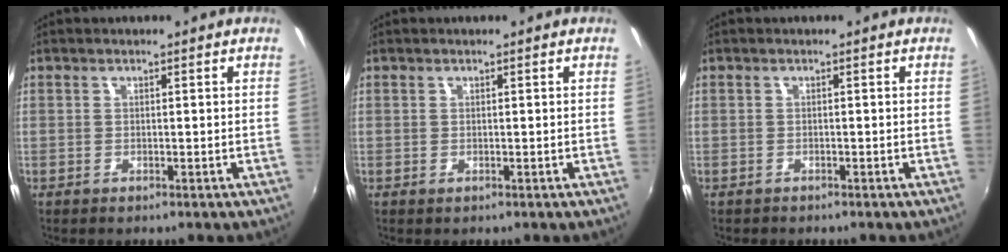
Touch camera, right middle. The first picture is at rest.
{"total": 0.0}
{"total": 0.6, "force": [-0.6, 0.2, 0.0], "torque": [-0.005, -0.001, -0.010]}